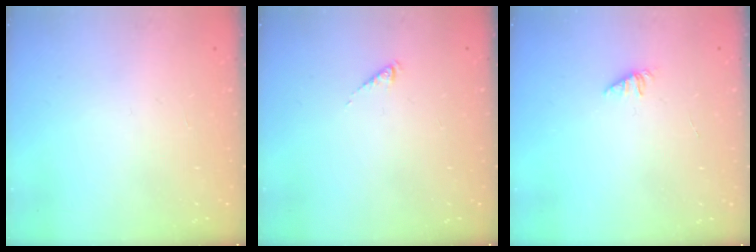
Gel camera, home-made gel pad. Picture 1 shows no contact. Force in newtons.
{"total": 0.6, "press": 0.6, "slide": 0.1}
{"total": 1.8, "press": 1.7, "slide": 0.4}